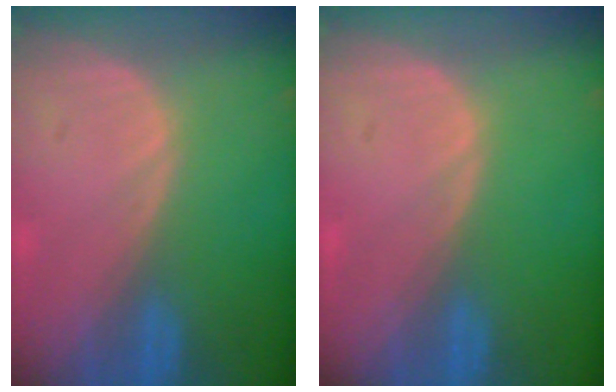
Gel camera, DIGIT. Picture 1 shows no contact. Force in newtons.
{"total": 0.0}